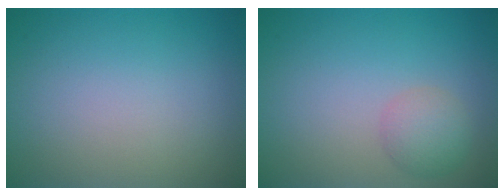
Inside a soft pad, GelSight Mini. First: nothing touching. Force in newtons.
{"total": 2.4, "press": 2.4, "slide": 0.0}